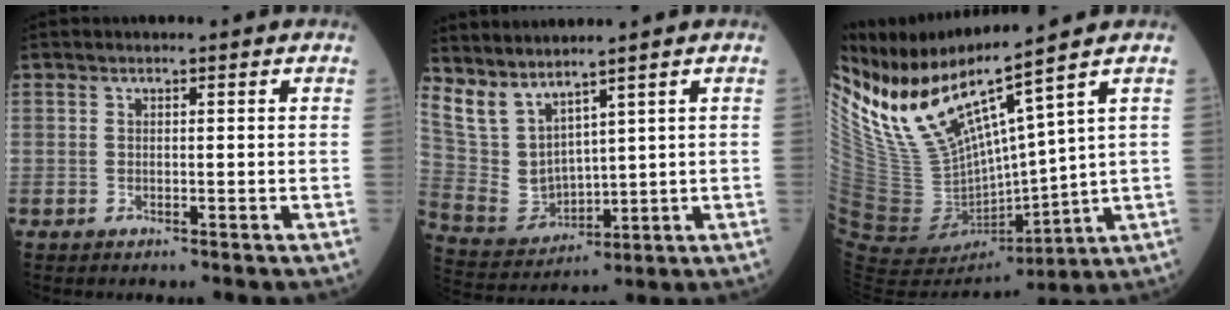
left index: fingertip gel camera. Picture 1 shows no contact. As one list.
[{"total": 7.2, "force": [6.2, 2.3, 2.8], "torque": [-0.077, -0.006, 0.155]}, {"total": 13.0, "force": [10.4, 0.5, 7.8], "torque": [-0.157, -0.029, 0.218]}]